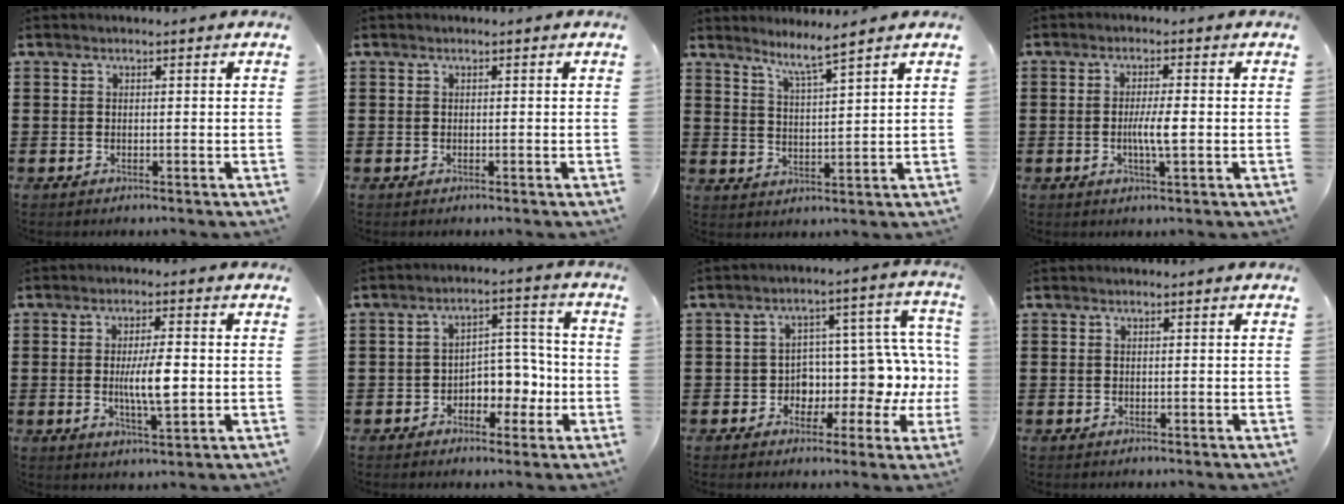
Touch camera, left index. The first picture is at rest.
{"total": 0.0}
{"total": 4.2, "force": [3.7, -0.9, 1.7], "torque": [-0.048, -0.020, 0.063]}
{"total": 3.9, "force": [-0.5, 0.4, 3.9], "torque": [-0.075, -0.005, -0.012]}
{"total": 6.6, "force": [-0.3, 1.7, 6.4], "torque": [-0.120, -0.006, -0.013]}
{"total": 5.1, "force": [-2.1, 3.7, 2.9], "torque": [-0.051, 0.006, -0.046]}
{"total": 6.7, "force": [1.7, 5.4, 3.6], "torque": [-0.074, -0.047, 0.029]}
{"total": 0.0}